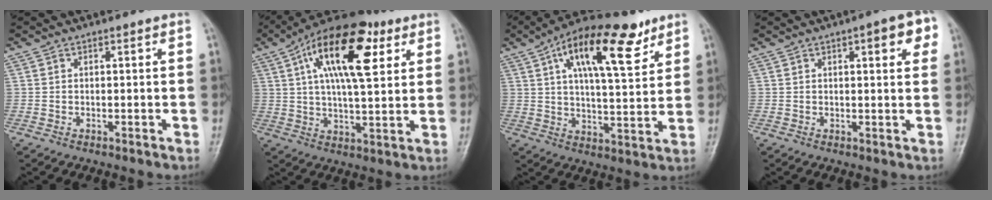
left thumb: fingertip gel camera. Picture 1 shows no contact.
{"total": 19.5, "force": [7.2, 8.1, 16.2], "torque": [-0.249, 0.001, 0.110]}
{"total": 17.6, "force": [8.9, 6.9, 13.6], "torque": [-0.187, -0.017, 0.143]}
{"total": 5.9, "force": [2.5, 1.9, 5.0], "torque": [-0.045, -0.002, 0.025]}